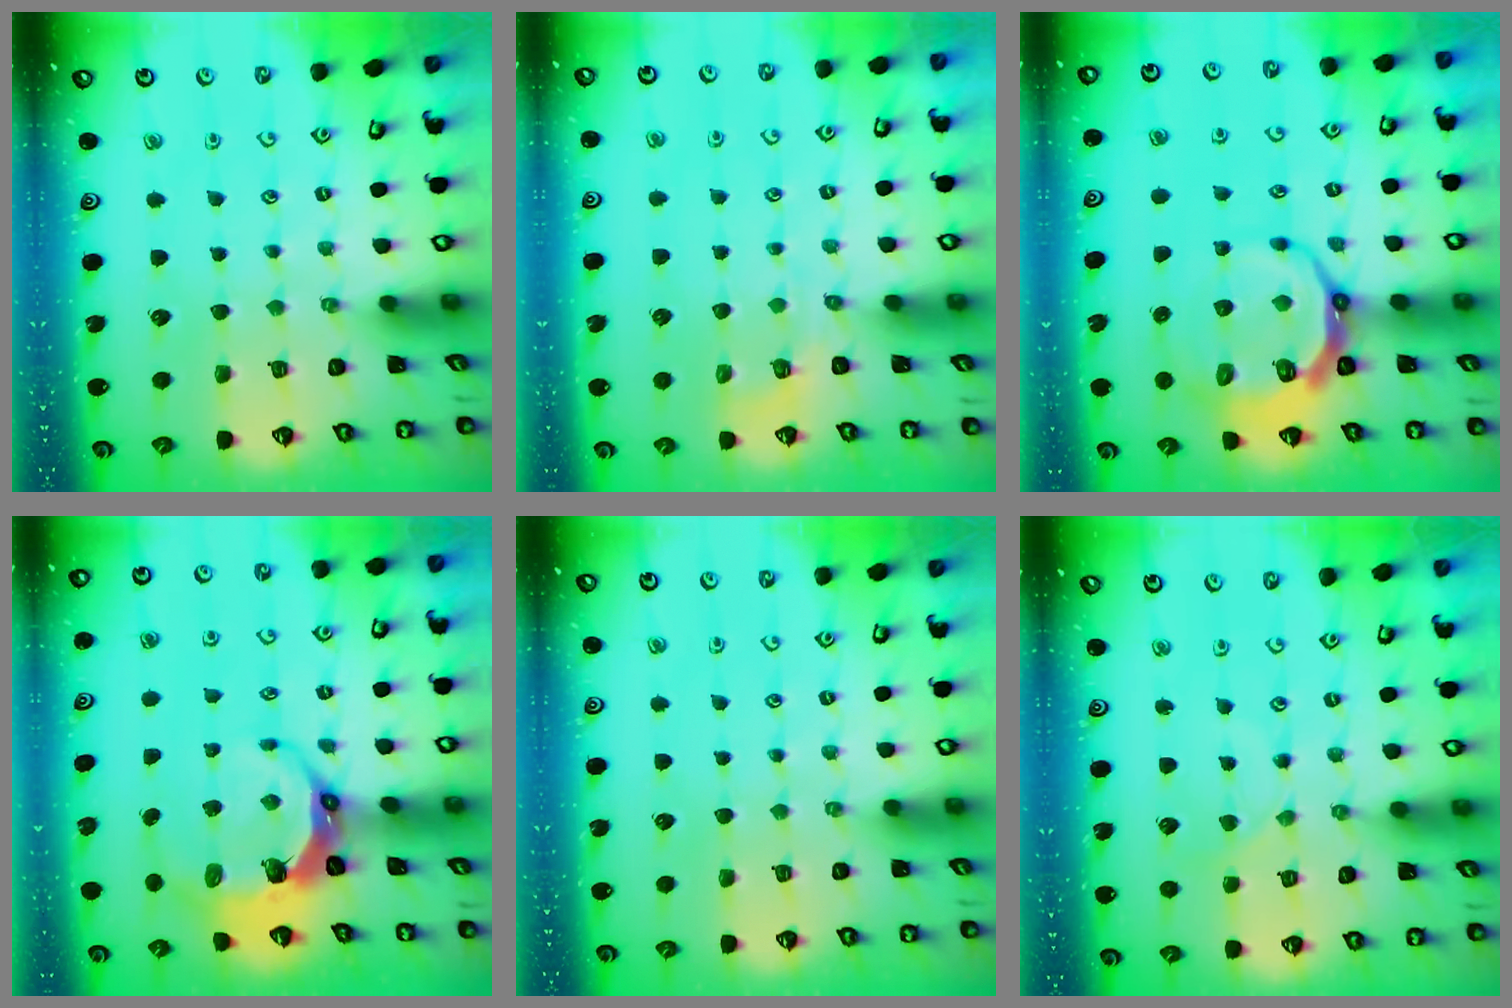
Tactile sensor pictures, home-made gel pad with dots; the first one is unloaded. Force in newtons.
{"total": 2.3, "press": 1.7, "slide": 1.6}
{"total": 11.5, "press": 10.8, "slide": 3.9}
{"total": 9.1, "press": 7.6, "slide": 5.1}
{"total": 0.0}
{"total": 1.5, "press": 1.5, "slide": 0.4}